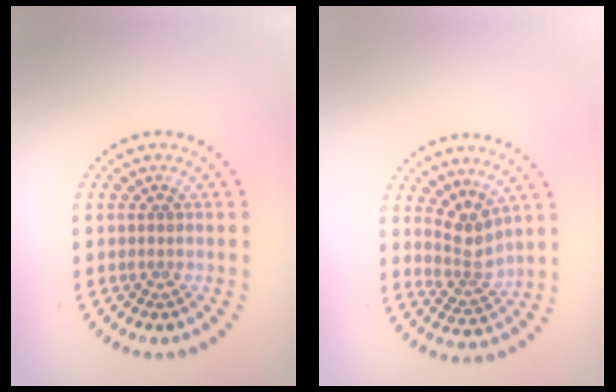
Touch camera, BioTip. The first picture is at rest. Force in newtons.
{"total": 2.9, "press": 2.3, "slide": 1.8}